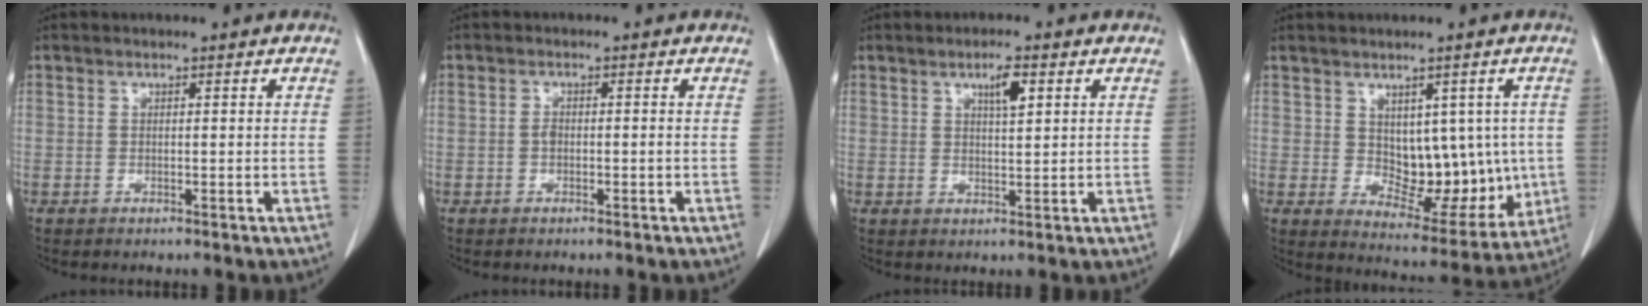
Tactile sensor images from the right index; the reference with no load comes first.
{"total": 1.3, "force": [-0.2, 0.5, 1.1], "torque": [-0.022, 0.002, -0.005]}
{"total": 3.6, "force": [1.7, 0.7, 3.1], "torque": [-0.052, -0.001, 0.028]}
{"total": 10.8, "force": [0.8, 6.5, 8.6], "torque": [-0.097, 0.005, 0.035]}